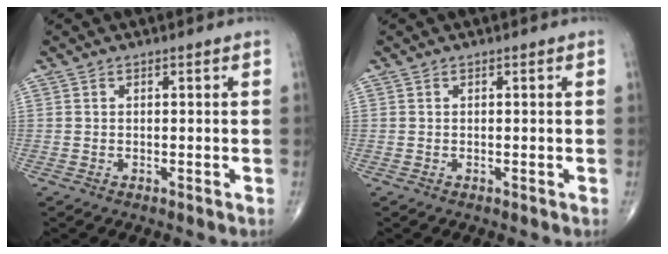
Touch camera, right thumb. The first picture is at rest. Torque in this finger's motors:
{"motor_torque": [0.00, 0.00, 0.00, 0.00, 0.00]}